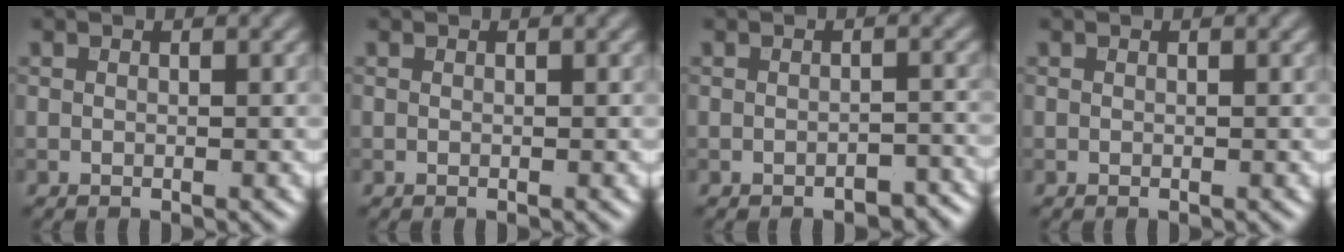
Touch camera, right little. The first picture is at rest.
{"total": 0.0}
{"total": 2.0, "force": [-1.4, 1.0, 1.1], "torque": [-0.011, 0.002, -0.017]}
{"total": 0.0}